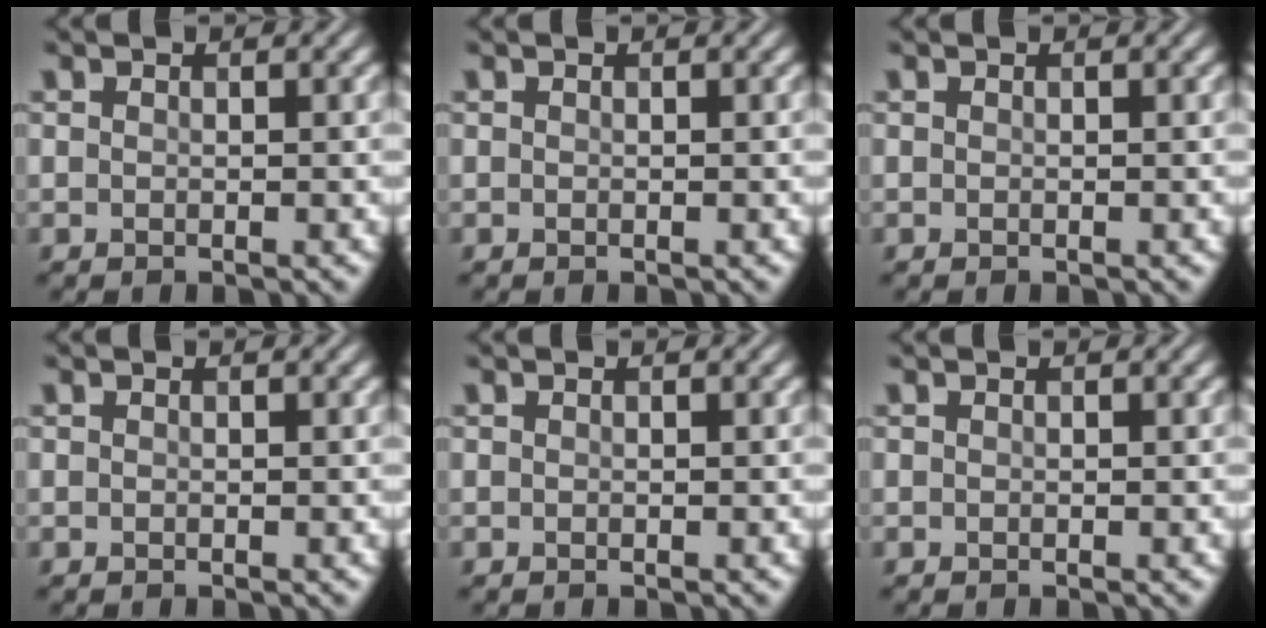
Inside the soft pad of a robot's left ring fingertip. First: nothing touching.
{"total": 0.0}
{"total": 0.0}
{"total": 0.0}
{"total": 0.0}
{"total": 0.0}